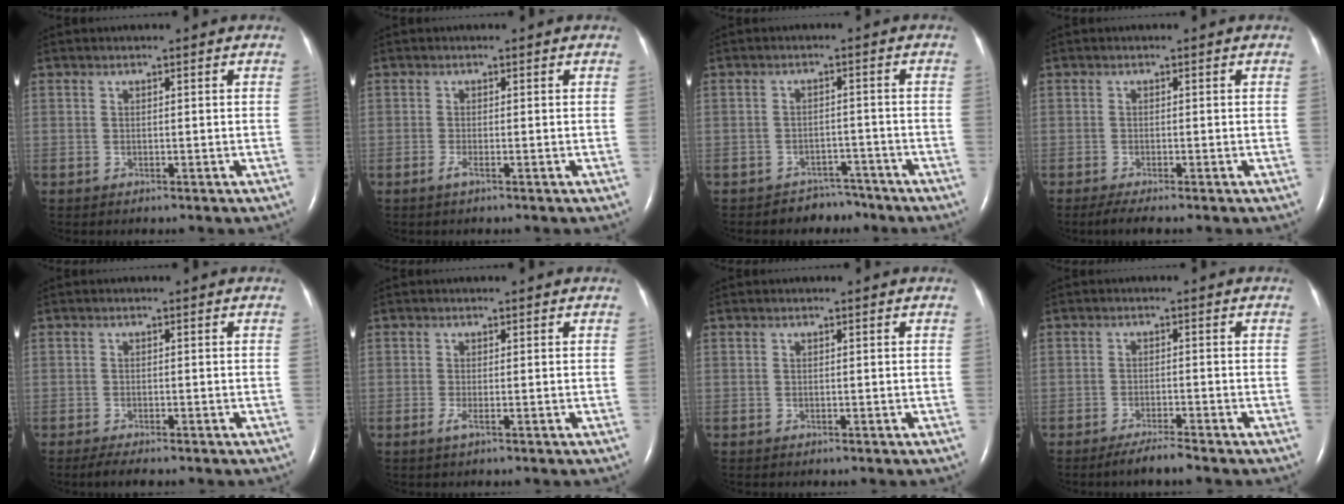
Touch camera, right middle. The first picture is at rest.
{"total": 0.9, "force": [-0.5, -0.1, 0.7], "torque": [-0.019, -0.002, -0.012]}
{"total": 3.9, "force": [-3.3, 1.9, -0.7], "torque": [0.013, 0.009, -0.049]}
{"total": 2.5, "force": [-1.9, -0.1, 1.5], "torque": [-0.034, -0.008, -0.033]}
{"total": 2.9, "force": [-2.3, 0.5, 1.8], "torque": [-0.033, -0.009, -0.033]}
{"total": 1.1, "force": [-0.4, -0.1, 1.0], "torque": [-0.022, -0.003, -0.009]}
{"total": 0.0}
{"total": 3.2, "force": [-2.7, -0.3, 1.6], "torque": [-0.038, -0.010, -0.053]}